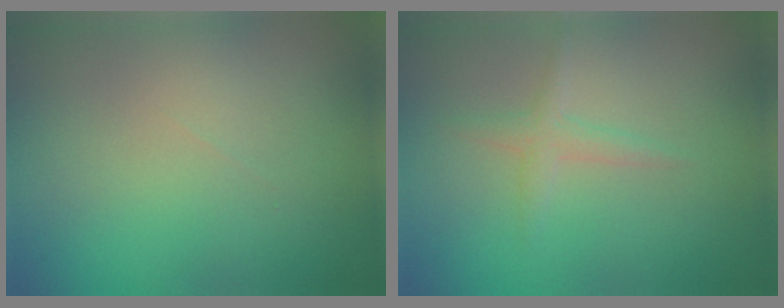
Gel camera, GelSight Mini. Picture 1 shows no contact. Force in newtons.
{"total": 1.5, "press": 1.5, "slide": 0.1}